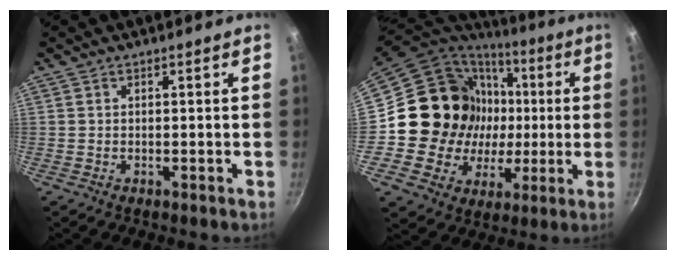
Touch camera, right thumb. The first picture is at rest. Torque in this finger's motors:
{"motor_torque": [1.85, 3.16, 1.24, -0.48, 0.12]}